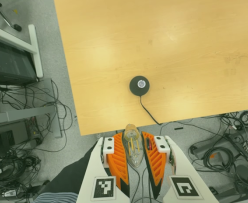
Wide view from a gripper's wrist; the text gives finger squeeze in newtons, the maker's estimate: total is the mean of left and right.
{"total": 20.7, "left": 23.3, "right": 18.1}